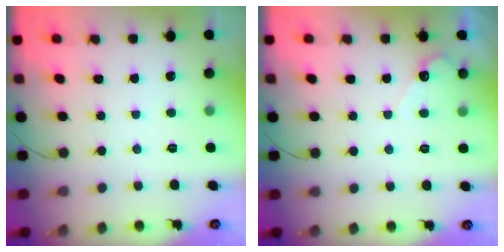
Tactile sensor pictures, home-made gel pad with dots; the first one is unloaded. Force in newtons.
{"total": 3.3, "press": 3.3, "slide": 0.1}